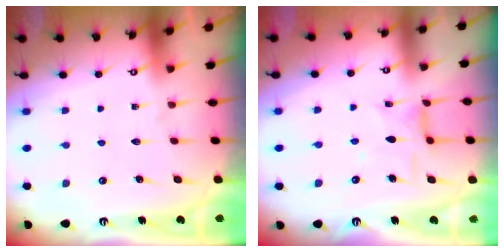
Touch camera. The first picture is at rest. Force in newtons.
{"total": 5.9, "press": 5.9, "slide": 0.5}